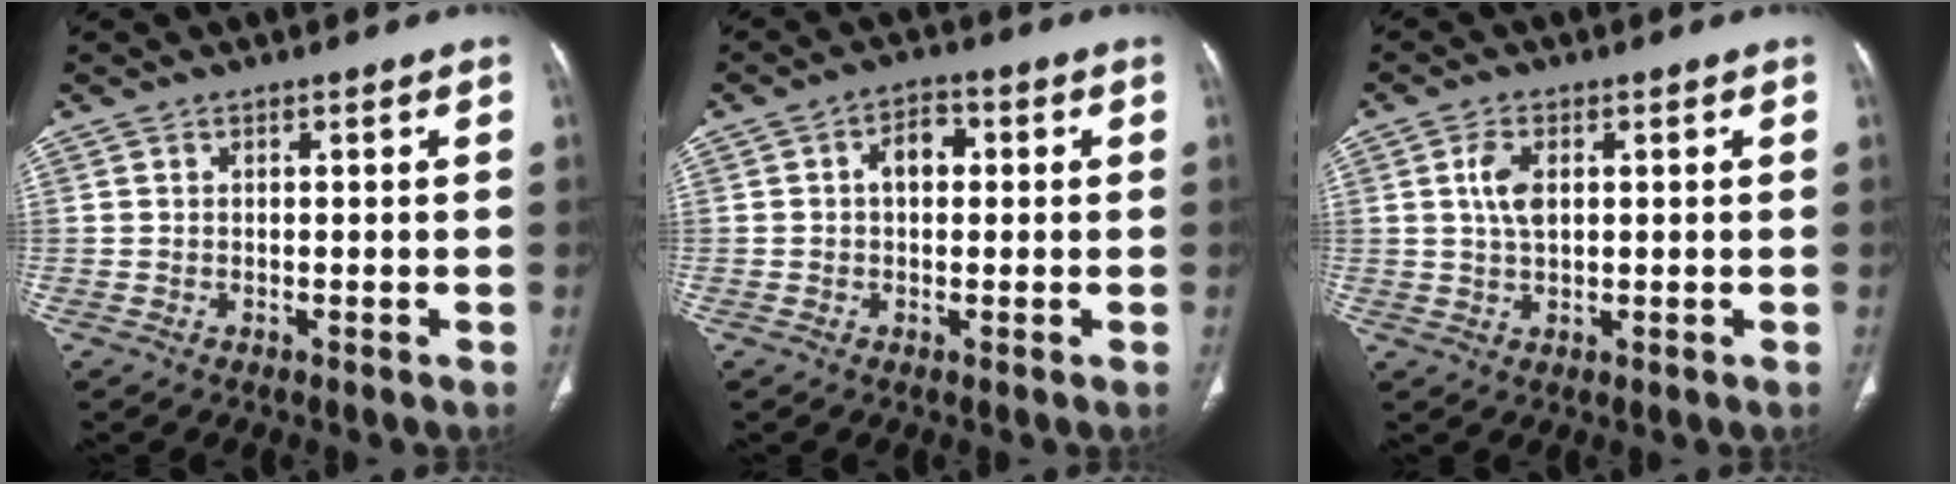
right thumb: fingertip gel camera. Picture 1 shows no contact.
{"total": 4.8, "force": [0.6, 3.2, 3.5], "torque": [-0.044, 0.014, 0.003]}
{"total": 4.4, "force": [1.0, 2.3, 3.6], "torque": [-0.076, -0.002, 0.020]}